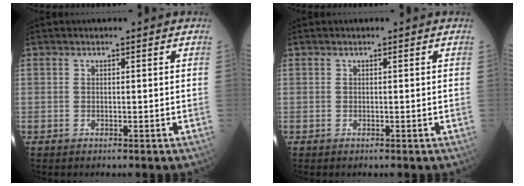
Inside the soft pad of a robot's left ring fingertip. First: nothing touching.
{"total": 0.0}